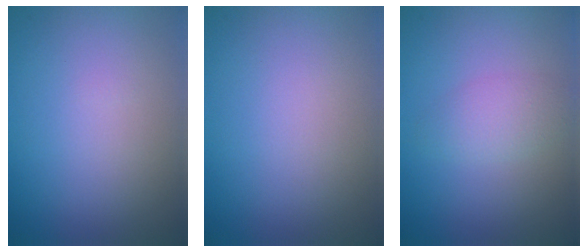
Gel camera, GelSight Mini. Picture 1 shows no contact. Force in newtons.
{"total": 0.0}
{"total": 2.2, "press": 2.2, "slide": 0.1}